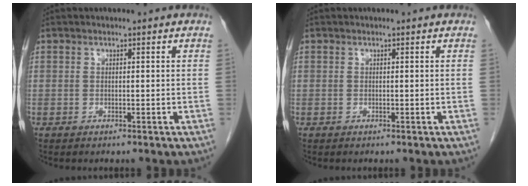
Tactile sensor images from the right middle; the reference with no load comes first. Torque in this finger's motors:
{"motor_torque": [-0.03, -0.04, -0.01, 0.00]}